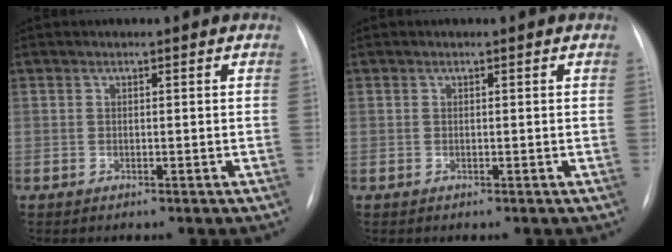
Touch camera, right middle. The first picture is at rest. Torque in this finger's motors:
{"motor_torque": [0.00, 0.00, 0.00, 0.00]}